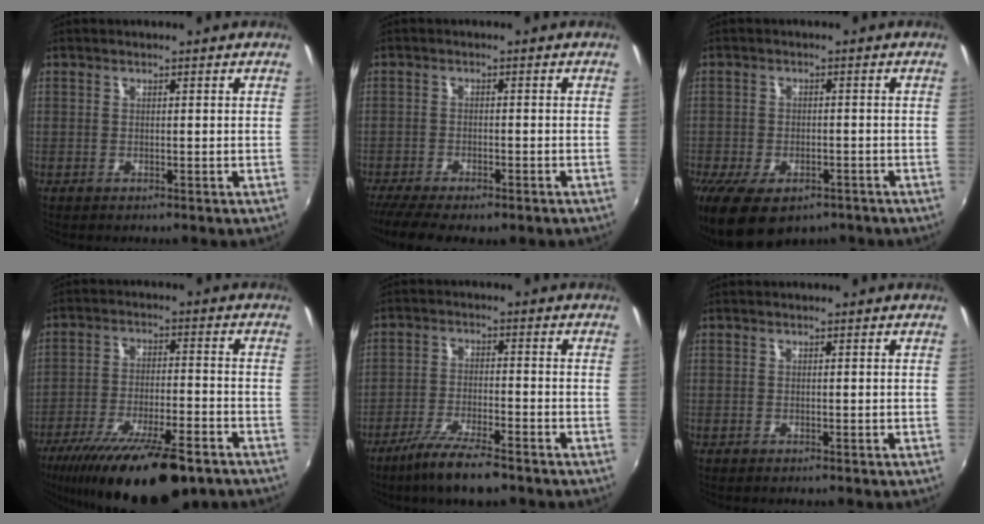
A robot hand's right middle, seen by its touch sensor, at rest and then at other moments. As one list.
[{"total": 9.8, "force": [-7.6, 2.6, 5.6], "torque": [-0.132, -0.041, -0.125]}, {"total": 10.0, "force": [-6.4, 5.1, 5.8], "torque": [-0.127, -0.034, -0.100]}, {"total": 20.7, "force": [-15.0, 5.3, 13.4], "torque": [-0.243, -0.046, -0.232]}, {"total": 8.8, "force": [-6.7, 1.6, 5.6], "torque": [-0.128, -0.018, -0.122]}, {"total": 0.0}]